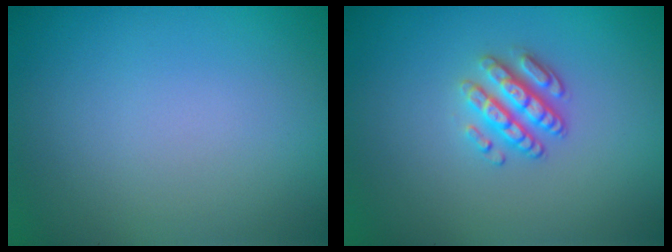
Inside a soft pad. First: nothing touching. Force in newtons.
{"total": 3.0, "press": 2.6, "slide": 1.5}